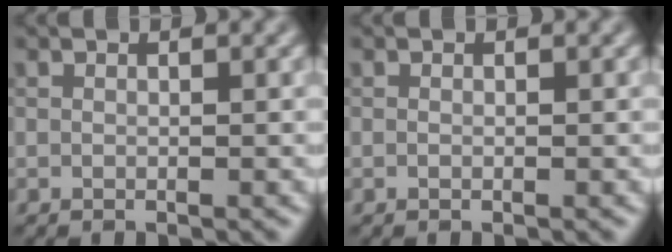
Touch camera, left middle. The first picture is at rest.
{"total": 0.0}